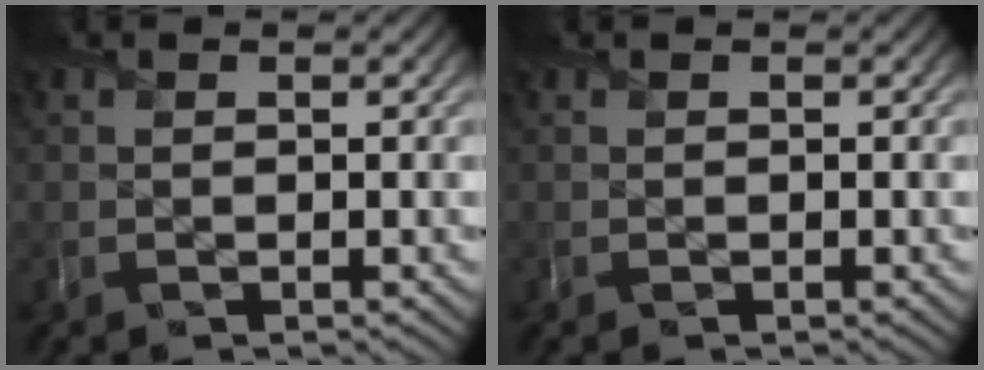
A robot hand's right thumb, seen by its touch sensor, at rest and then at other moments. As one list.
[{"total": 0.0}]